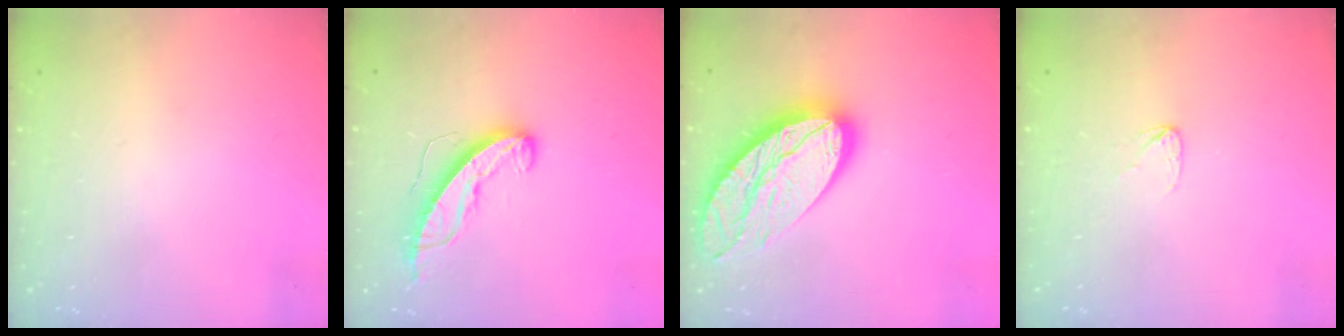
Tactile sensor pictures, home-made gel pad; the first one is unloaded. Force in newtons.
{"total": 9.9, "press": 9.8, "slide": 0.5}
{"total": 21.6, "press": 21.5, "slide": 1.9}
{"total": 3.5, "press": 3.5, "slide": 0.2}